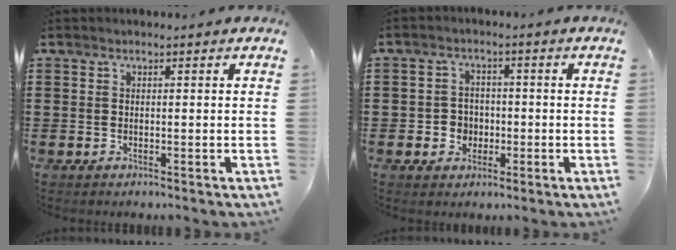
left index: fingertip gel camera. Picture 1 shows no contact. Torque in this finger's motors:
{"motor_torque": [0.07, 0.04, 0.24, 0.02]}